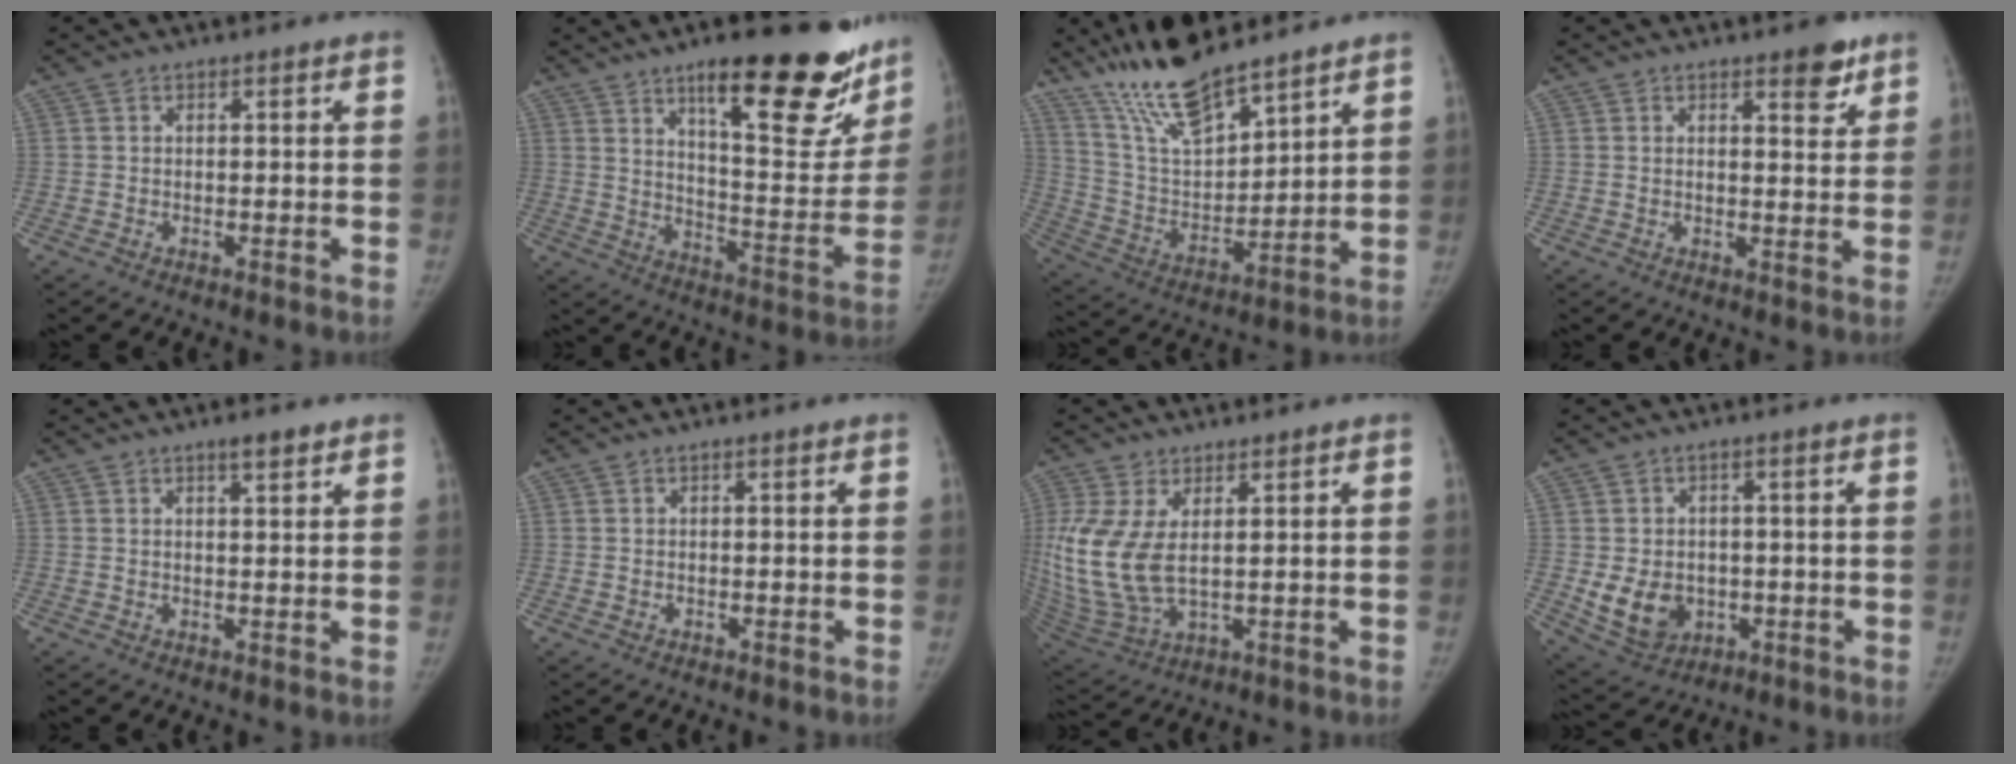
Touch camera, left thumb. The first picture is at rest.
{"total": 24.9, "force": [15.6, 7.6, 17.8], "torque": [-0.189, -0.084, 0.226]}
{"total": 16.1, "force": [12.9, 4.2, 8.5], "torque": [-0.129, -0.069, 0.250]}
{"total": 4.4, "force": [2.9, 1.6, 2.8], "torque": [-0.016, -0.018, 0.036]}
{"total": 2.7, "force": [1.9, 0.6, 1.8], "torque": [-0.017, -0.011, 0.029]}
{"total": 0.0}
{"total": 13.4, "force": [2.2, 6.9, 11.3], "torque": [-0.261, -0.018, 0.061]}
{"total": 8.8, "force": [-1.6, 7.0, 5.0], "torque": [-0.061, 0.002, -0.006]}